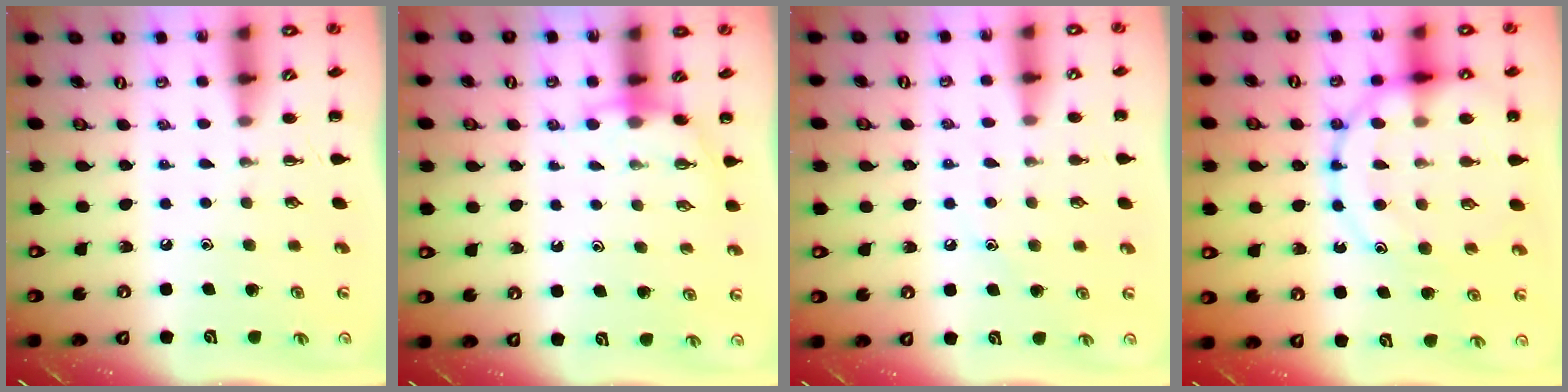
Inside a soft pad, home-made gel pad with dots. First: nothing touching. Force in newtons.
{"total": 4.2, "press": 4.1, "slide": 0.9}
{"total": 8.5, "press": 8.4, "slide": 1.7}
{"total": 19.1, "press": 19.0, "slide": 2.4}